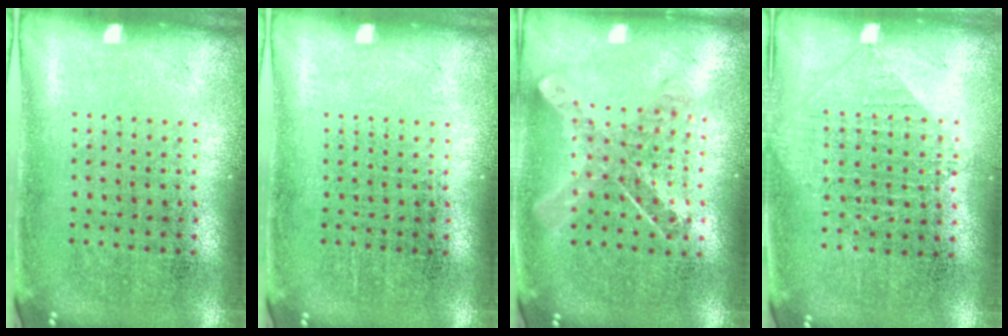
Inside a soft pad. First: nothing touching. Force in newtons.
{"total": 0.0}
{"total": 0.9, "press": 0.9, "slide": 0.2}
{"total": 1.0, "press": 0.9, "slide": 0.2}